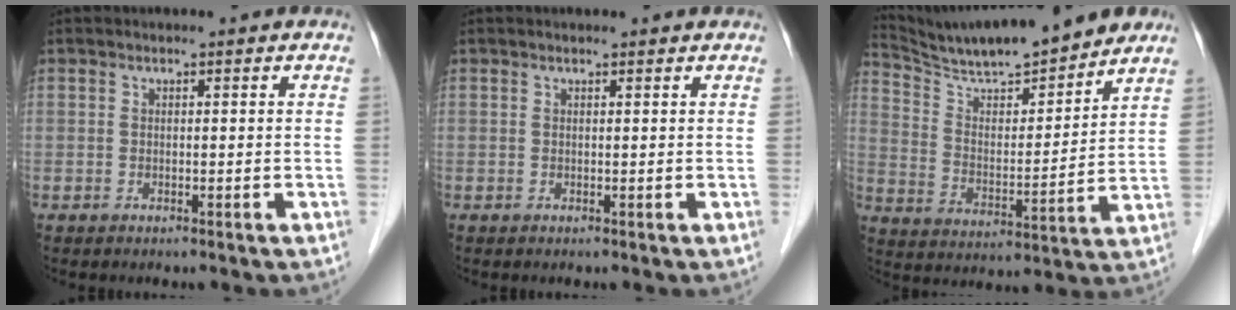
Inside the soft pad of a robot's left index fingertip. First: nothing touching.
{"total": 1.6, "force": [1.5, 0.1, 0.4], "torque": [-0.008, 0.010, 0.020]}
{"total": 16.6, "force": [15.1, 1.6, 6.6], "torque": [-0.122, 0.000, 0.251]}